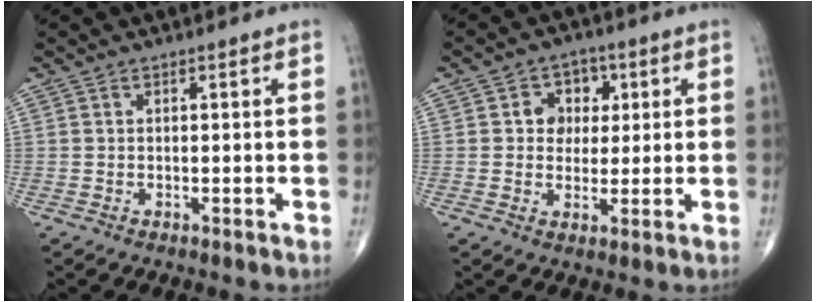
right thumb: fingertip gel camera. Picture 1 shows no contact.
{"total": 6.5, "force": [1.5, 5.5, 3.0], "torque": [-0.005, 0.003, 0.017]}